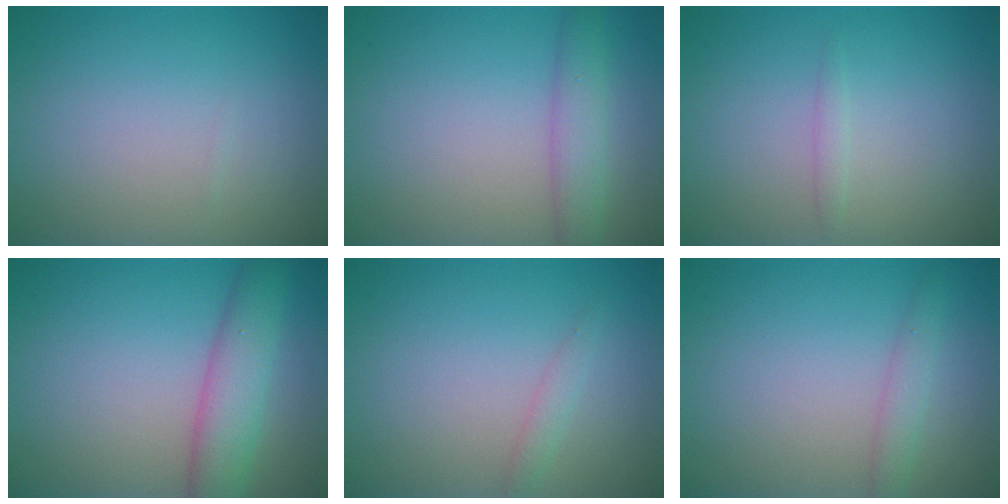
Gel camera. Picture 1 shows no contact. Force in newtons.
{"total": 3.0, "press": 3.0, "slide": 0.1}
{"total": 0.7, "press": 0.7, "slide": 0.0}
{"total": 4.7, "press": 4.7, "slide": 0.3}
{"total": 1.1, "press": 1.1, "slide": 0.1}
{"total": 1.7, "press": 1.7, "slide": 0.1}